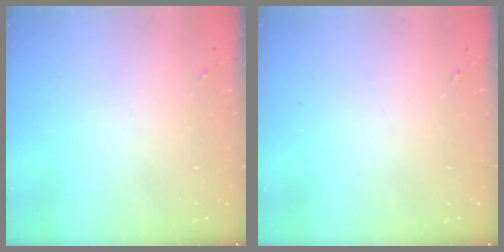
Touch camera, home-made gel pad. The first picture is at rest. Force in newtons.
{"total": 0.0}